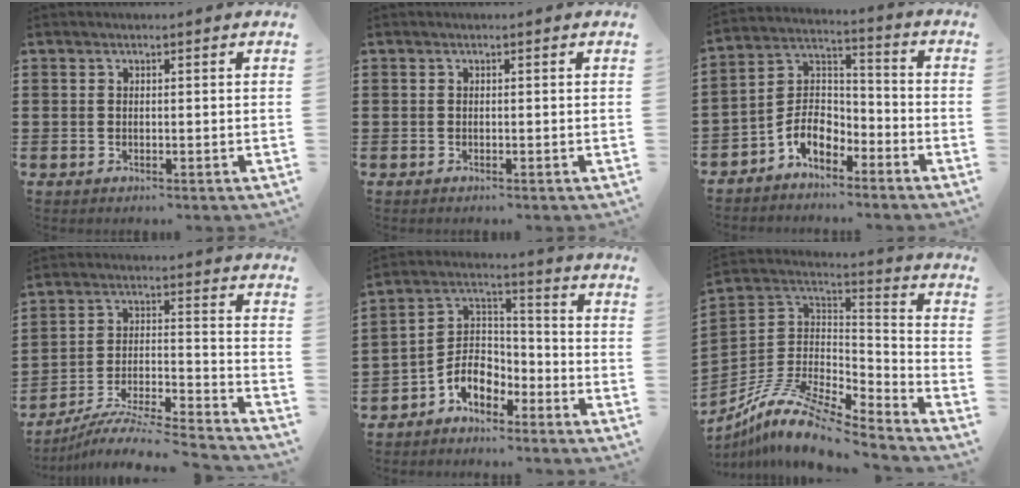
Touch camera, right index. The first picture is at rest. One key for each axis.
{"total": 0.0}
{"total": 6.6, "fx": -4.1, "fy": 4.0, "fz": 3.2, "tx": -0.085, "ty": 0.000, "tz": -0.087}
{"total": 7.2, "fx": -6.8, "fy": -0.2, "fz": 2.6, "tx": -0.044, "ty": -0.010, "tz": -0.136}
{"total": 6.7, "fx": -4.2, "fy": 4.3, "fz": 3.0, "tx": -0.082, "ty": 0.003, "tz": -0.088}
{"total": 11.9, "fx": -9.5, "fy": 3.1, "fz": 6.5, "tx": -0.136, "ty": 0.016, "tz": -0.186}